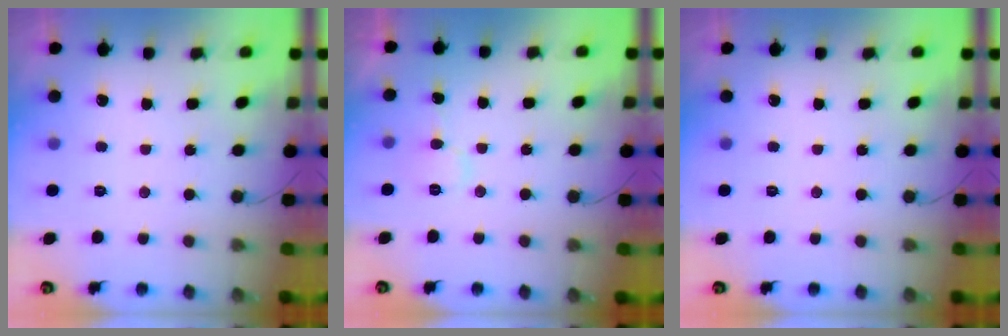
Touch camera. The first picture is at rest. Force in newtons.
{"total": 5.8, "press": 5.7, "slide": 0.6}
{"total": 0.0}